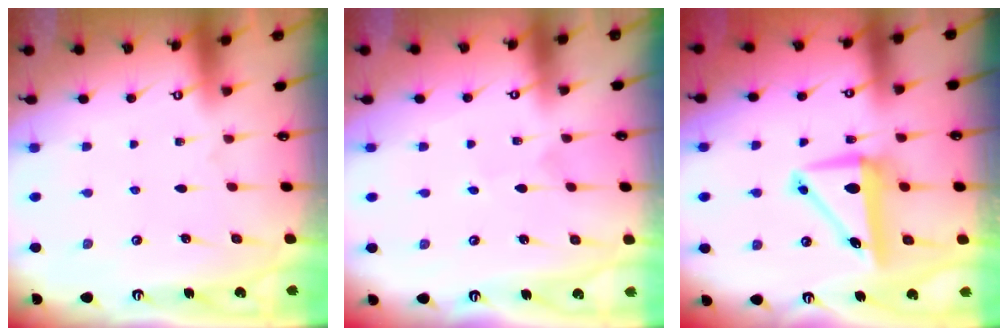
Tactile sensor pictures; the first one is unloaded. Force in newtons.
{"total": 1.5, "press": 1.4, "slide": 0.1}
{"total": 8.7, "press": 8.4, "slide": 2.1}